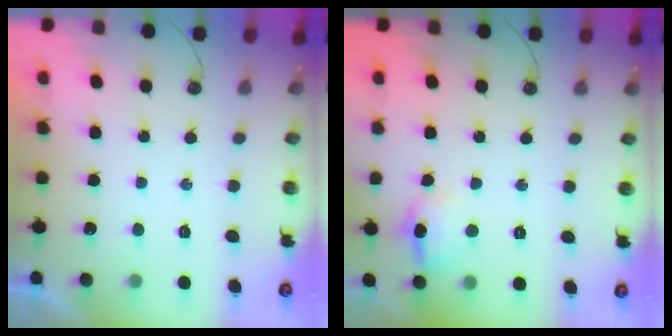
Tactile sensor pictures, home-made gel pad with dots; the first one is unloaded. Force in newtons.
{"total": 9.0, "press": 8.9, "slide": 0.7}